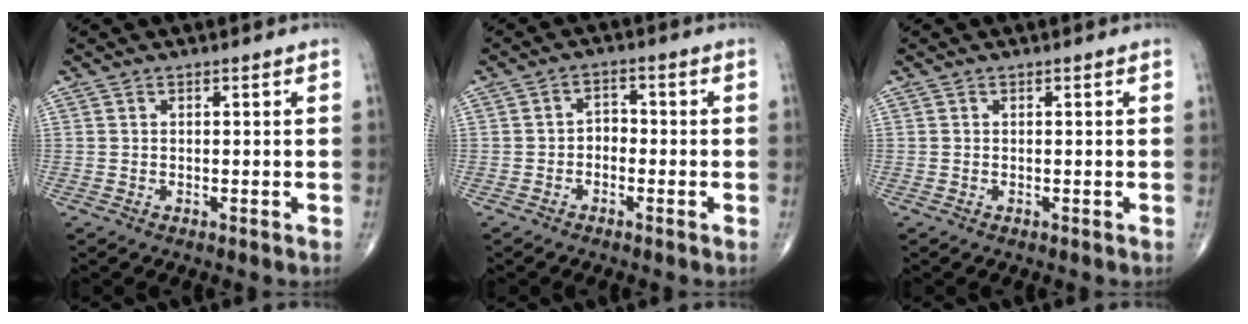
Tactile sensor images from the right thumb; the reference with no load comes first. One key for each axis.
{"total": 2.7, "fx": -1.1, "fy": 2.0, "fz": 1.5, "tx": -0.006, "ty": 0.018, "tz": -0.028}
{"total": 0.0}